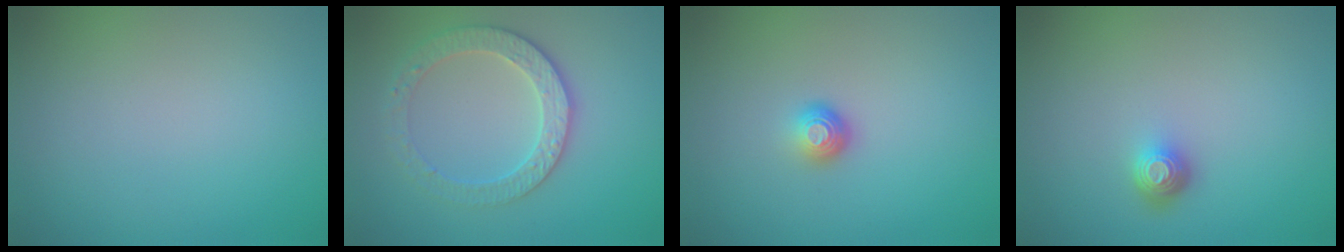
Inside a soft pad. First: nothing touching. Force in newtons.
{"total": 3.3, "press": 3.3, "slide": 0.6}
{"total": 1.6, "press": 1.1, "slide": 1.1}
{"total": 1.7, "press": 1.3, "slide": 1.1}